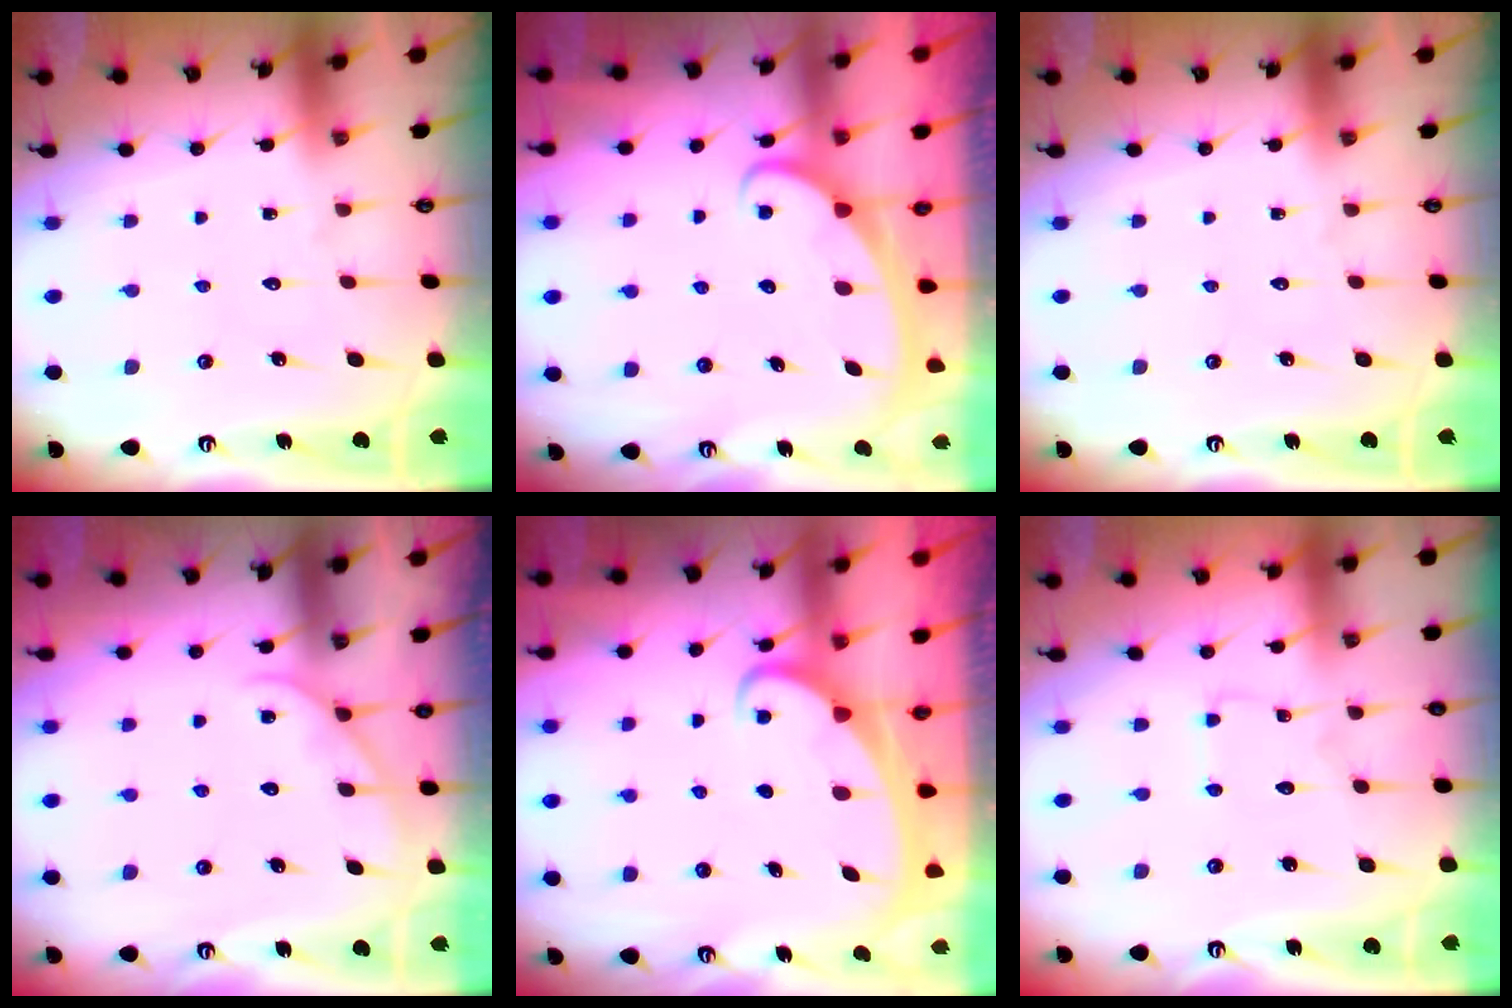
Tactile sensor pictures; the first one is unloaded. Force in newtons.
{"total": 2.5, "press": 2.5, "slide": 0.4}
{"total": 0.0}
{"total": 3.5, "press": 3.4, "slide": 0.4}
{"total": 2.2, "press": 2.2, "slide": 0.3}
{"total": 2.4, "press": 2.4, "slide": 0.2}